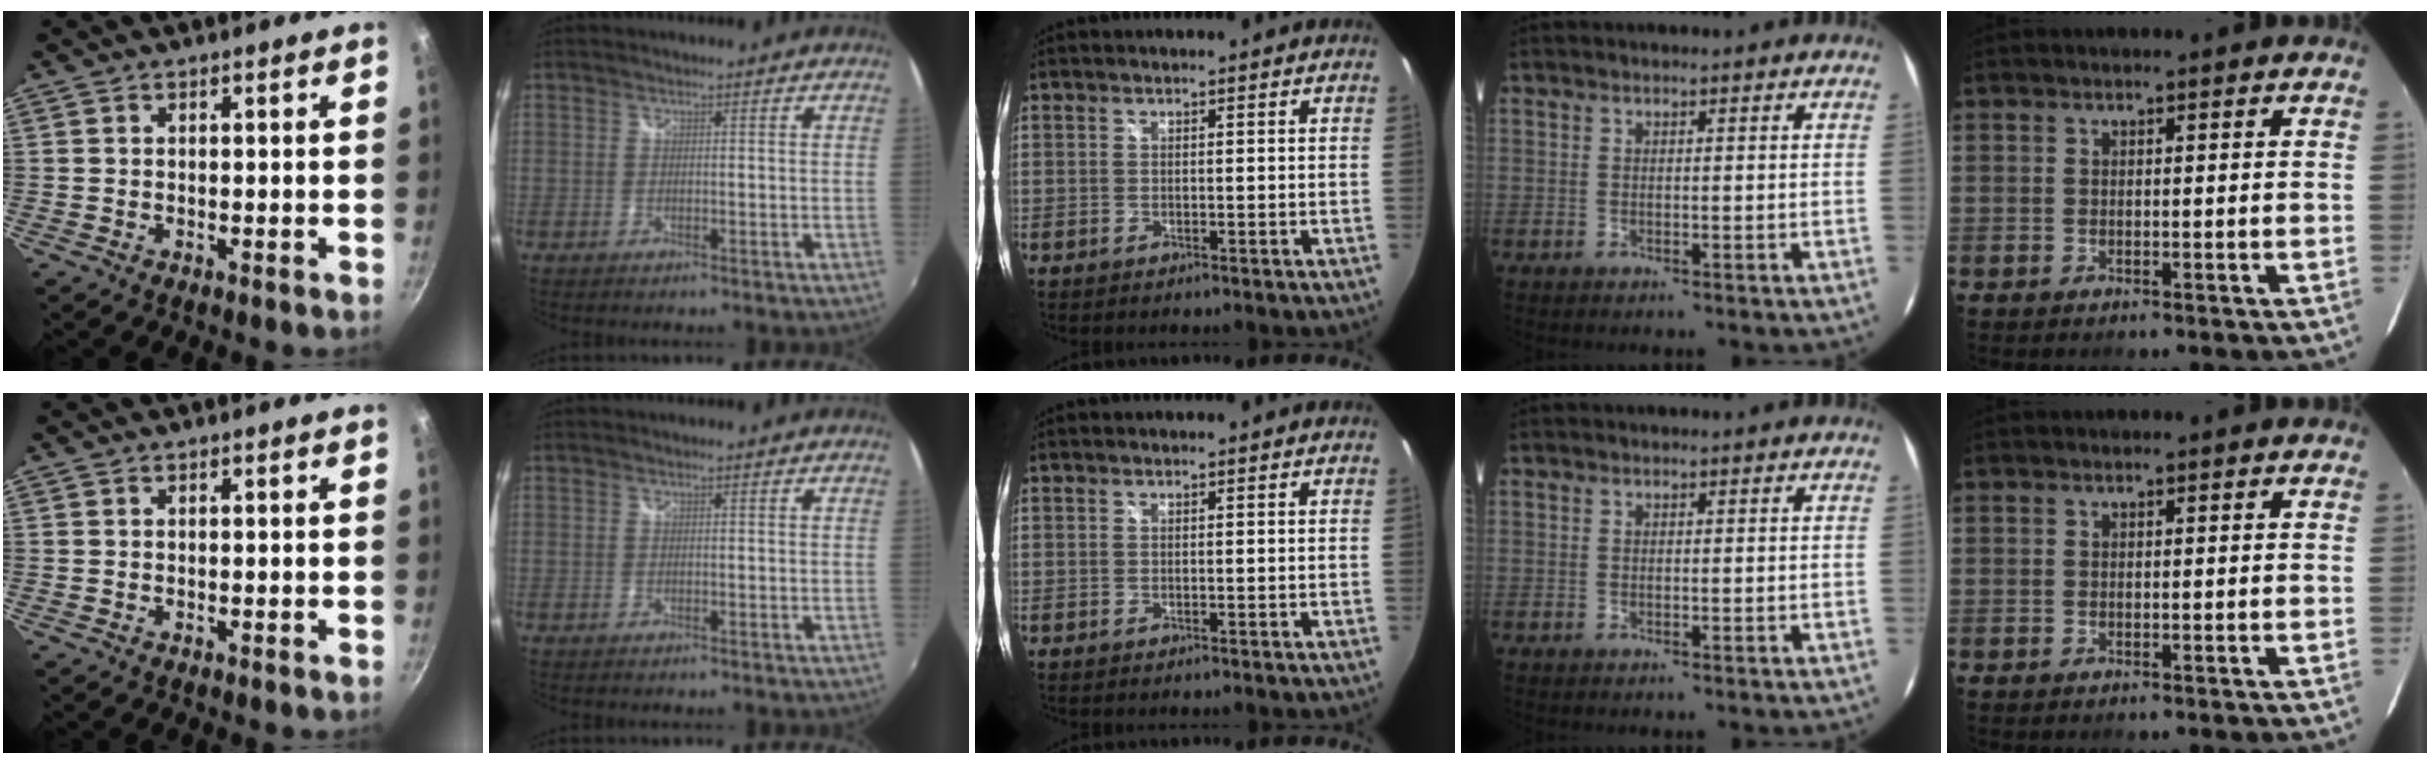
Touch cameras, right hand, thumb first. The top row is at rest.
{}